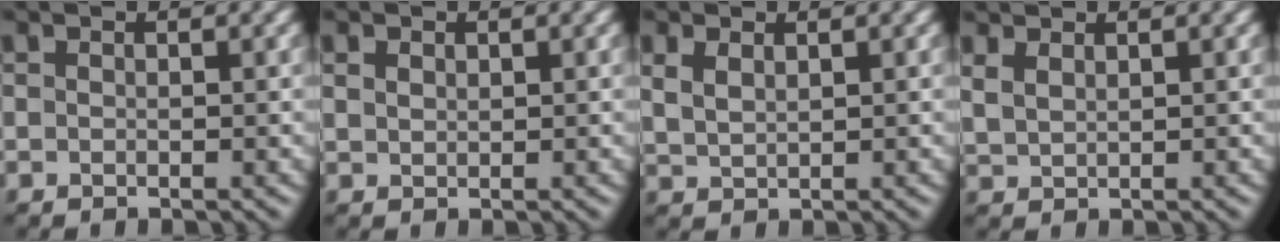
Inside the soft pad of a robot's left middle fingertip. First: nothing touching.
{"total": 0.9, "force": [0.6, 0.6, 0.4], "torque": [-0.010, -0.001, 0.014]}
{"total": 1.8, "force": [1.1, 0.8, 1.1], "torque": [-0.029, -0.002, 0.028]}
{"total": 1.9, "force": [1.5, 0.6, 0.8], "torque": [-0.020, 0.003, 0.036]}